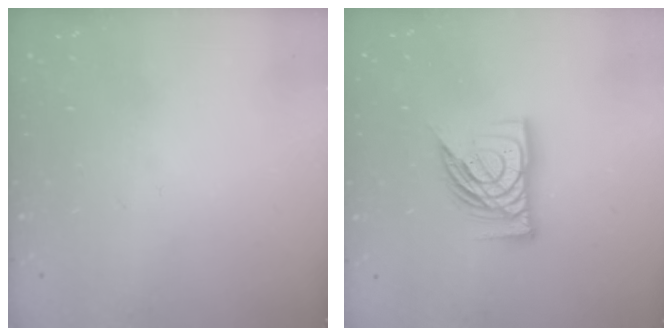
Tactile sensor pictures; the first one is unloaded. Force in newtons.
{"total": 14.0, "press": 13.9, "slide": 1.6}